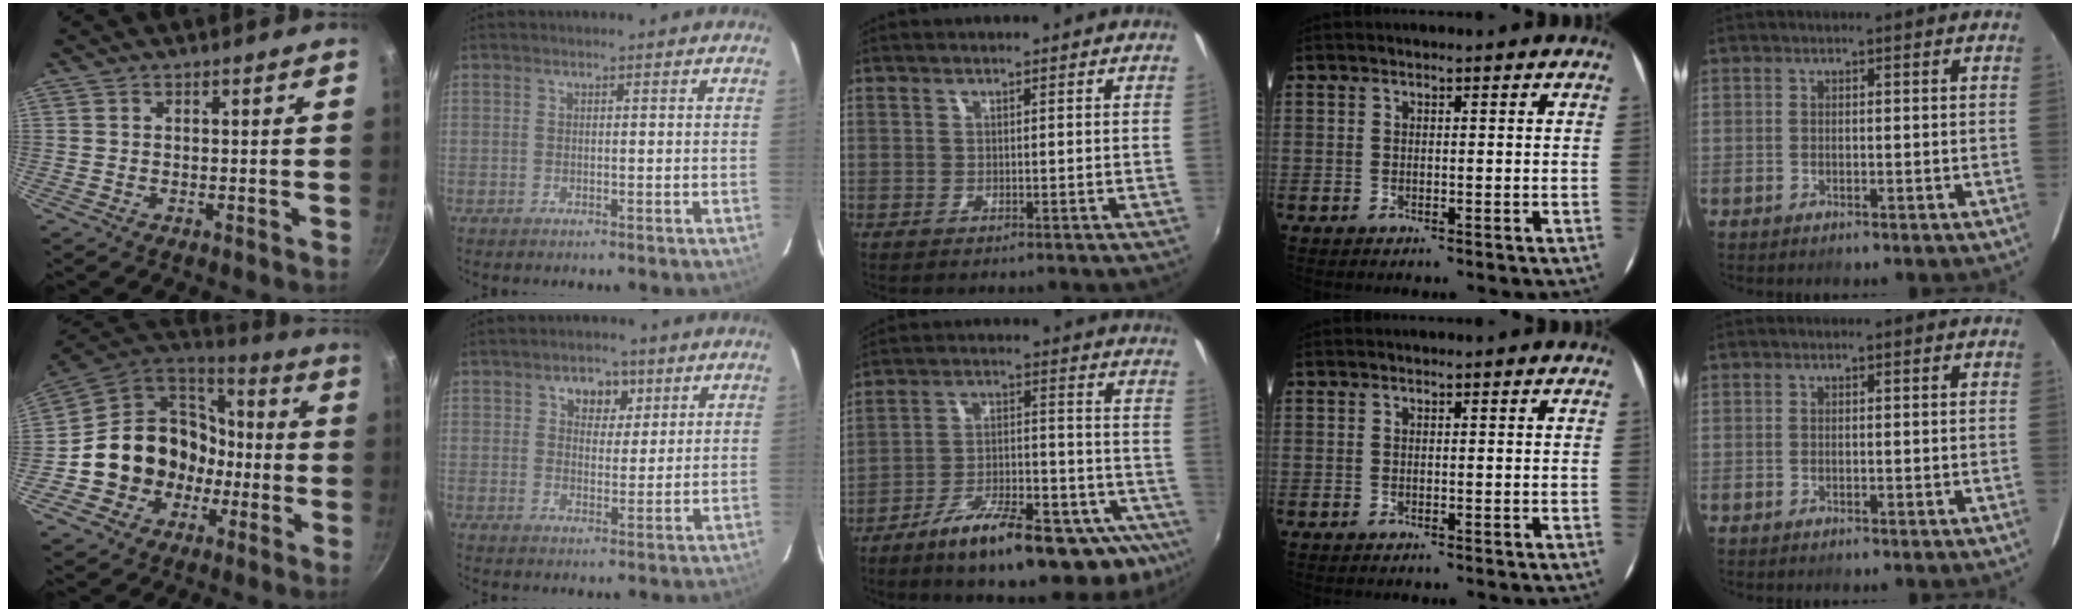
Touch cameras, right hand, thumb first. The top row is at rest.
{"thumb": {"total": 17.1, "force": [-3.4, 15.2, 7.0], "torque": [-0.086, 0.056, -0.047]}, "index": {"total": 5.2, "force": [2.5, 3.8, 2.5], "torque": [-0.032, 0.005, 0.039]}, "middle": {"total": 24.0, "force": [-17.6, 6.5, 14.9], "torque": [-0.200, -0.012, -0.248]}}